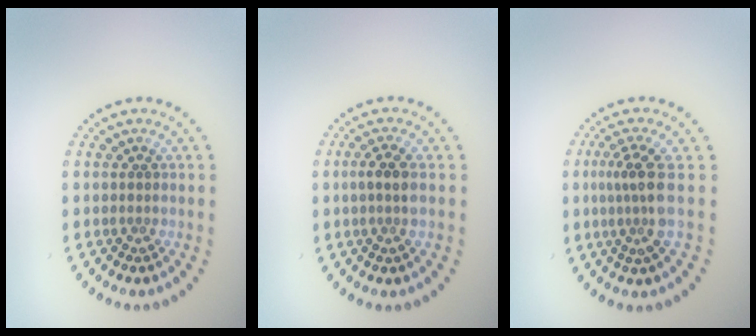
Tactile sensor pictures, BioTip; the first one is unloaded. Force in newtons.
{"total": 2.0, "press": 1.8, "slide": 0.9}
{"total": 3.2, "press": 2.3, "slide": 2.3}